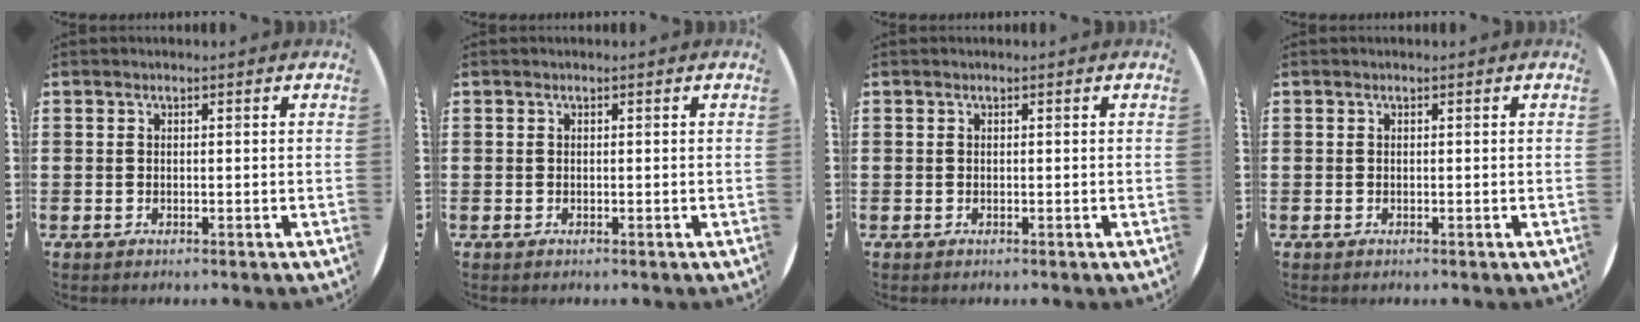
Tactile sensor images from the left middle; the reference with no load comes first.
{"total": 0.0}
{"total": 0.0}
{"total": 0.0}